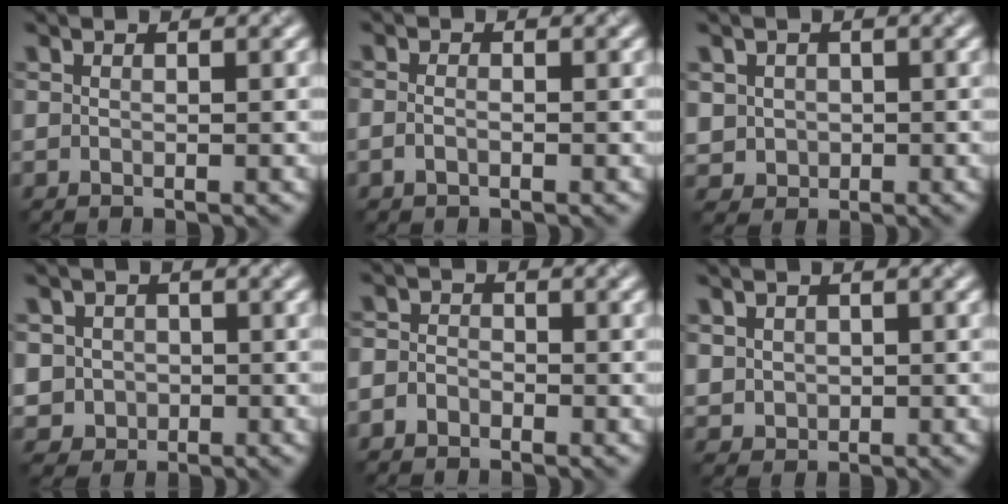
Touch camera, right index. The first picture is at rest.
{"total": 0.9, "force": [-0.4, 0.5, 0.7], "torque": [-0.016, -0.002, -0.012]}
{"total": 2.0, "force": [0.1, 1.9, 0.5], "torque": [-0.003, -0.004, 0.010]}
{"total": 2.5, "force": [-0.2, 2.5, 0.5], "torque": [0.009, -0.001, -0.006]}
{"total": 1.7, "force": [-1.0, 1.3, 0.5], "torque": [0.004, 0.005, -0.026]}
{"total": 1.6, "force": [0.3, 1.5, 0.4], "torque": [-0.008, -0.006, 0.011]}